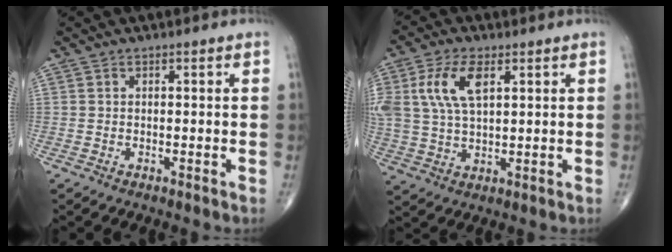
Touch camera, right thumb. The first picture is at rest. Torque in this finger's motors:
{"motor_torque": [0.73, 1.82, 1.43, 0.17, 0.54]}